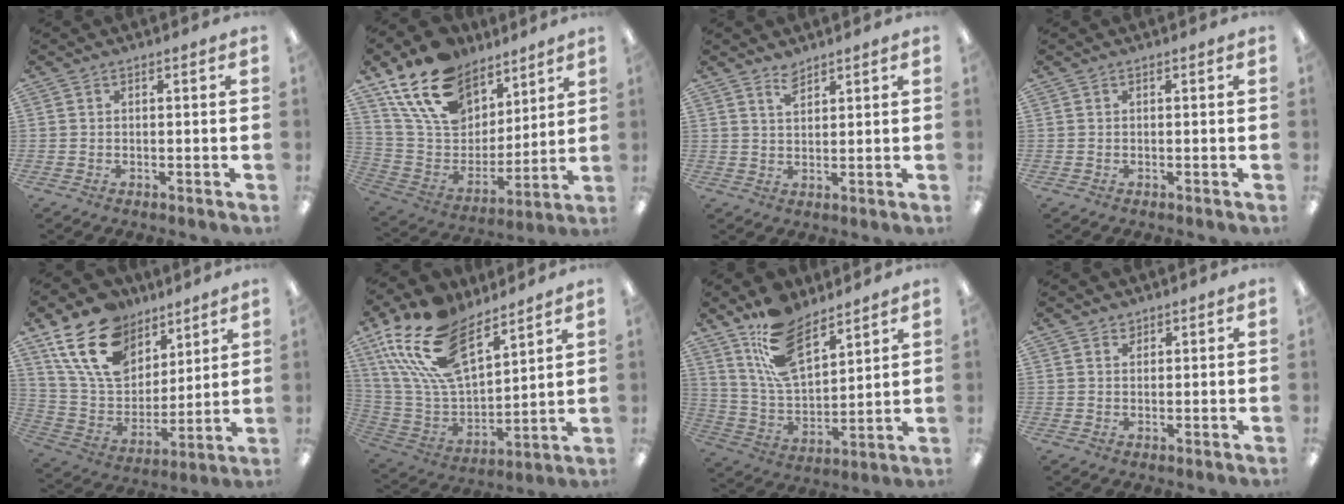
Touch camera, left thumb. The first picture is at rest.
{"total": 19.9, "force": [13.4, 12.1, 8.6], "torque": [-0.173, -0.071, 0.250]}
{"total": 3.4, "force": [2.9, 1.3, 1.3], "torque": [-0.021, -0.008, 0.052]}
{"total": 0.0}
{"total": 20.1, "force": [12.1, 12.8, 9.7], "torque": [-0.184, -0.048, 0.227]}
{"total": 22.6, "force": [14.4, 11.3, 13.3], "torque": [-0.285, -0.075, 0.264]}
{"total": 15.3, "force": [10.9, 7.0, 8.2], "torque": [-0.176, -0.046, 0.205]}
{"total": 1.6, "force": [1.4, 0.9, 0.2], "torque": [0.005, -0.004, 0.025]}